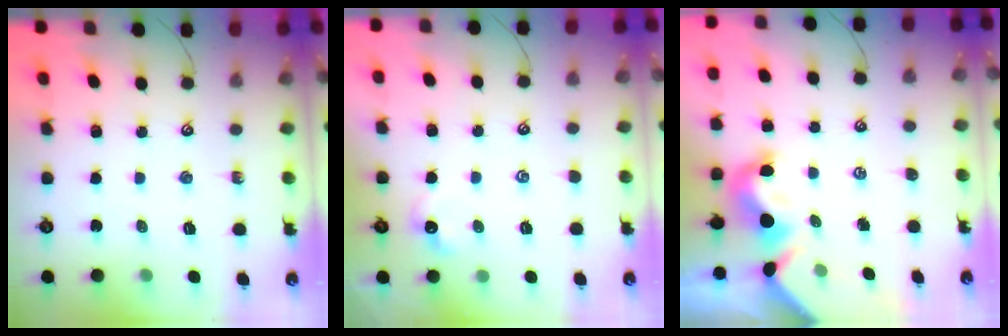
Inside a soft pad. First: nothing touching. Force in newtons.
{"total": 0.0}
{"total": 3.5, "press": 3.4, "slide": 0.9}